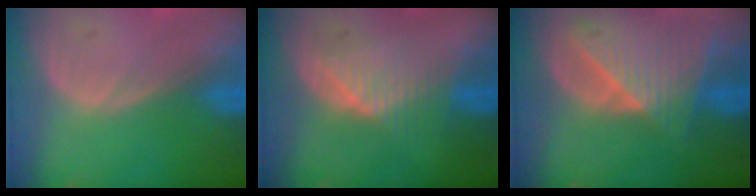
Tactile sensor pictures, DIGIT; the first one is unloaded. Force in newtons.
{"total": 4.8, "press": 4.8, "slide": 0.5}
{"total": 9.0, "press": 8.0, "slide": 4.0}